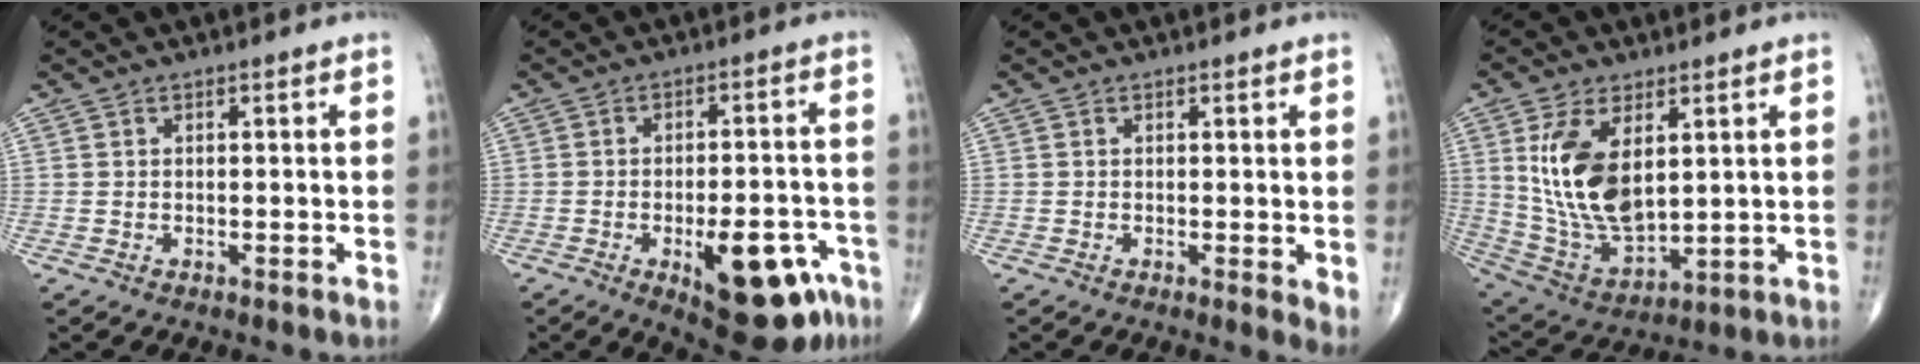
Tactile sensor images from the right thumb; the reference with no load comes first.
{"total": 15.6, "force": [-6.8, 6.4, 12.4], "torque": [-0.133, 0.028, -0.080]}
{"total": 2.8, "force": [0.3, 1.0, 2.6], "torque": [-0.037, -0.010, 0.001]}
{"total": 15.5, "force": [4.0, 8.1, 12.6], "torque": [-0.235, -0.021, 0.096]}